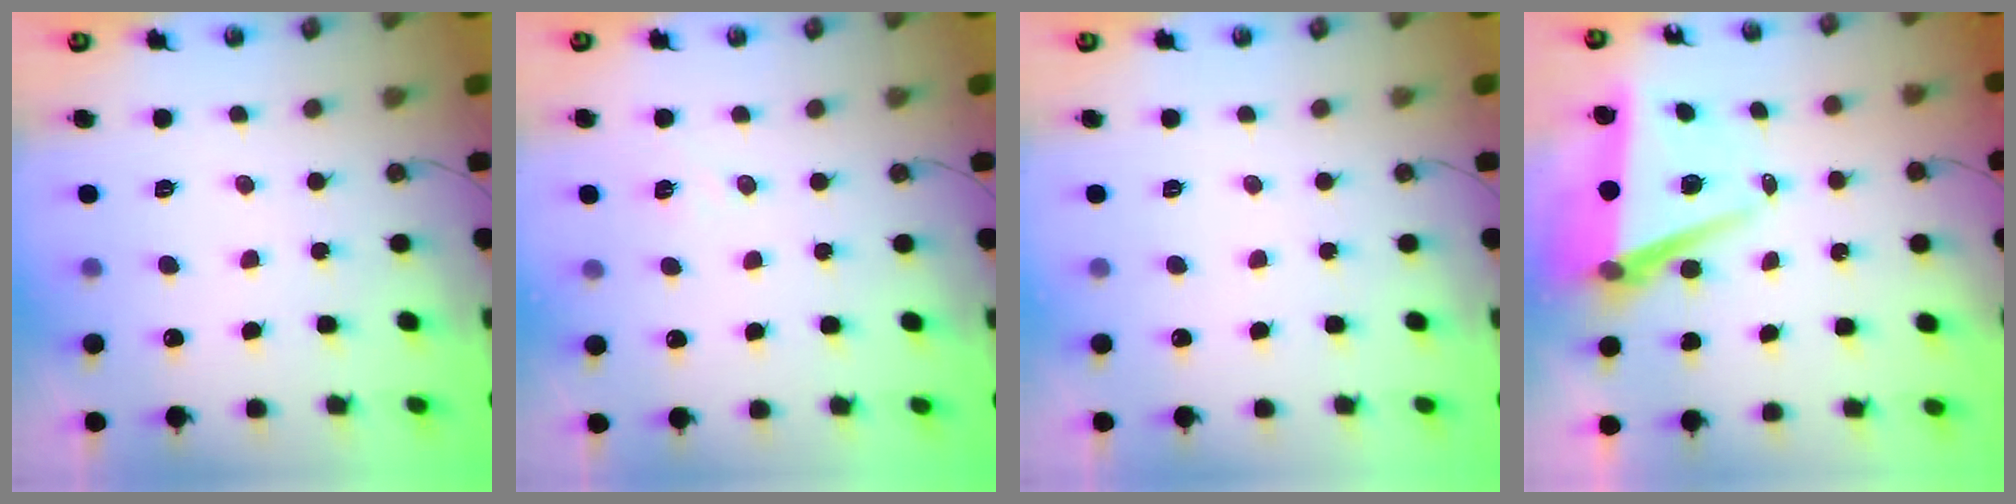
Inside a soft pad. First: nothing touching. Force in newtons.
{"total": 6.7, "press": 6.1, "slide": 2.9}
{"total": 0.0}
{"total": 8.4, "press": 7.2, "slide": 4.4}